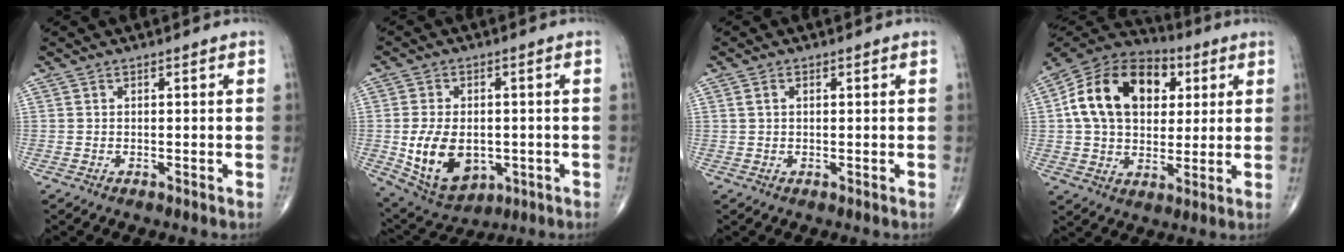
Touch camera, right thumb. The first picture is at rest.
{"total": 13.0, "force": [-2.1, 8.7, 9.4], "torque": [-0.141, 0.000, -0.015]}
{"total": 1.3, "force": [0.4, 0.8, 0.9], "torque": [-0.023, 0.006, 0.010]}
{"total": 20.2, "force": [4.7, 13.9, 13.8], "torque": [-0.218, 0.010, 0.074]}